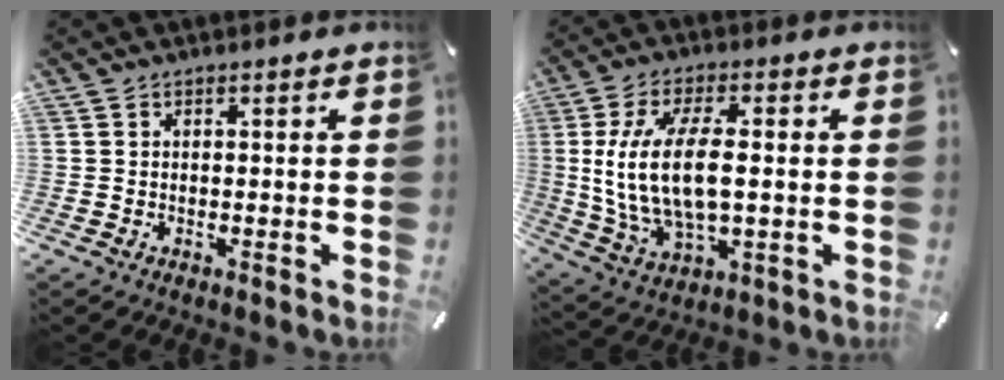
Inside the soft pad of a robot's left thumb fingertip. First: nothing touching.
{"total": 15.2, "force": [1.1, 7.4, 13.2], "torque": [-0.292, -0.009, 0.017]}